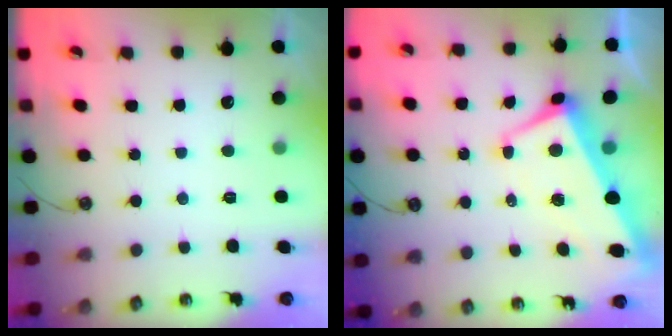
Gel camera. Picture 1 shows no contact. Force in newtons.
{"total": 1.7, "press": 1.1, "slide": 1.3}